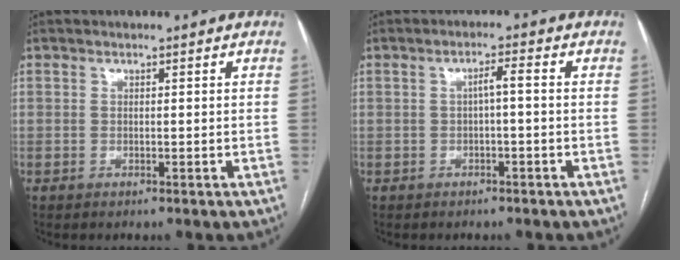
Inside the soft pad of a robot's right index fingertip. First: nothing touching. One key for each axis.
{"total": 2.2, "fx": -0.2, "fy": 0.2, "fz": 2.2, "tx": -0.038, "ty": 0.008, "tz": -0.002}